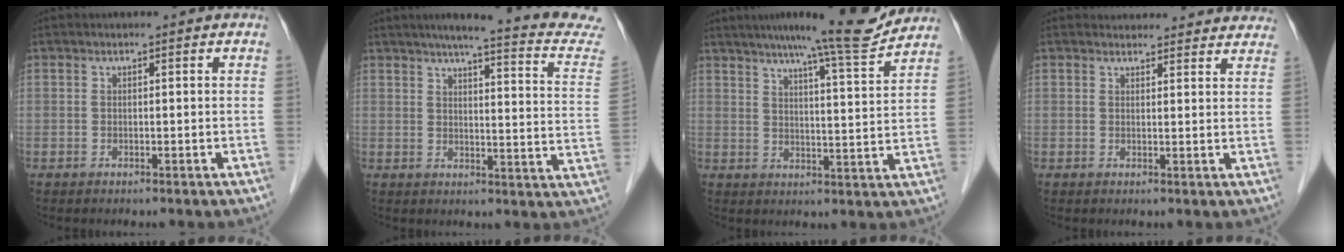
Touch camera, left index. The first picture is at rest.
{"total": 18.7, "force": [16.5, 0.2, 9.0], "torque": [-0.114, -0.048, 0.180]}
{"total": 11.7, "force": [10.6, -0.6, 4.9], "torque": [-0.073, -0.009, 0.144]}
{"total": 10.7, "force": [10.2, 3.0, 1.5], "torque": [0.012, 0.015, 0.097]}